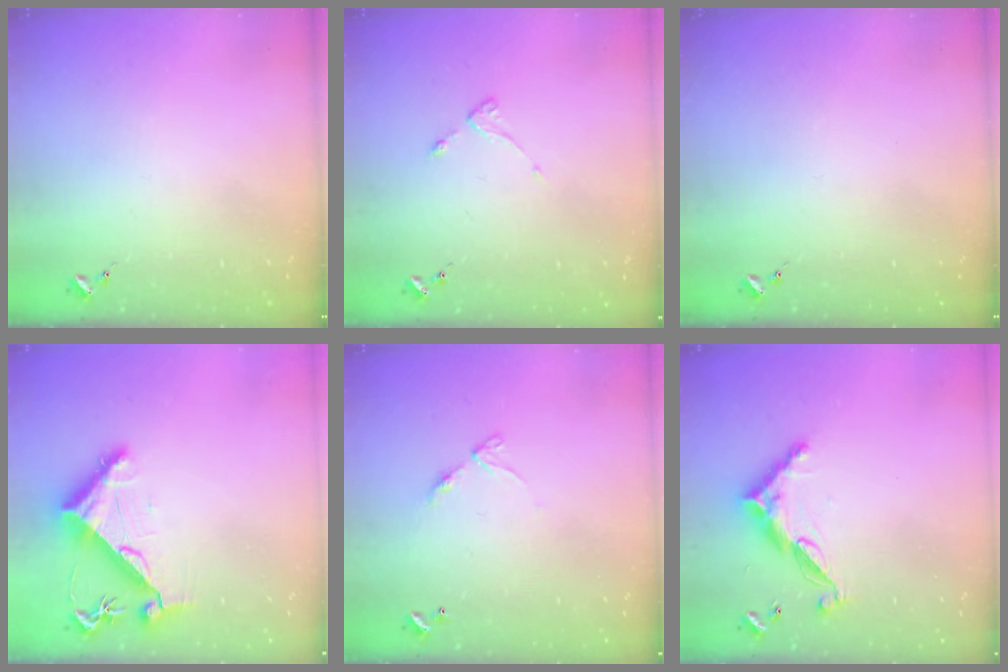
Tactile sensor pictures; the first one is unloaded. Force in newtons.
{"total": 2.8, "press": 2.7, "slide": 0.5}
{"total": 0.0}
{"total": 8.5, "press": 8.4, "slide": 1.4}
{"total": 6.4, "press": 6.4, "slide": 0.5}
{"total": 11.6, "press": 11.6, "slide": 0.3}